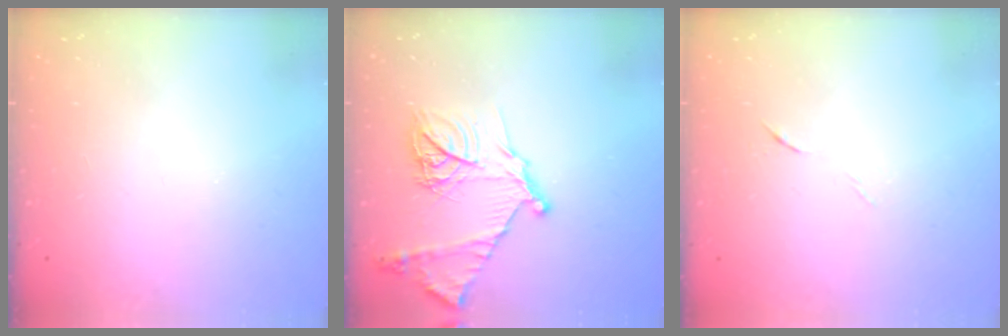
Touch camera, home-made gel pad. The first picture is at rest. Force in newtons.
{"total": 19.1, "press": 19.0, "slide": 1.7}
{"total": 4.4, "press": 4.2, "slide": 1.3}